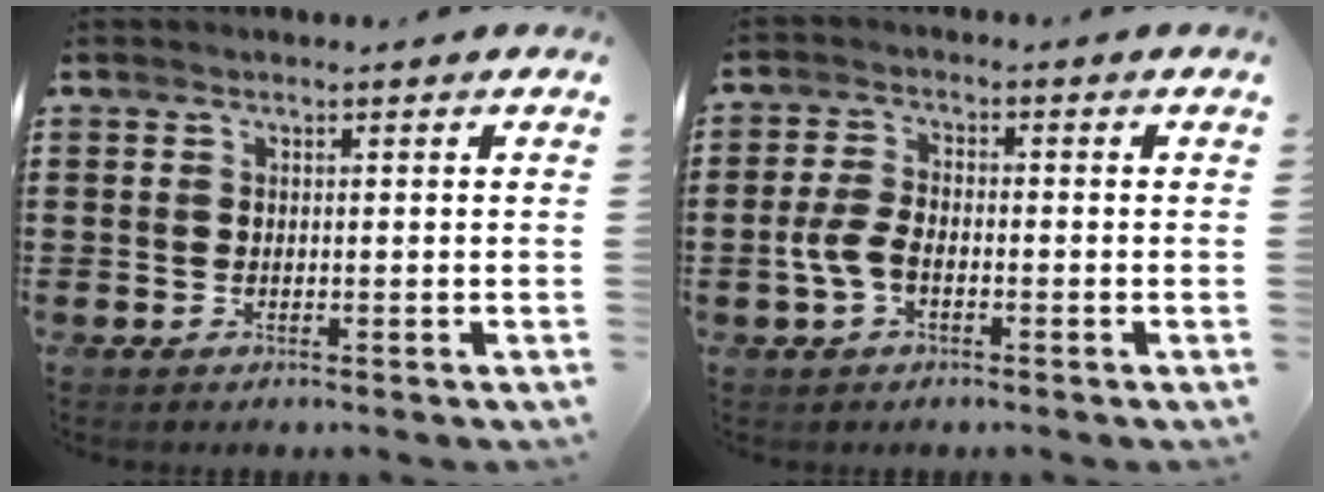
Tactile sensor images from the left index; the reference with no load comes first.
{"total": 4.4, "force": [-1.4, 2.3, 3.5], "torque": [-0.090, -0.003, -0.033]}